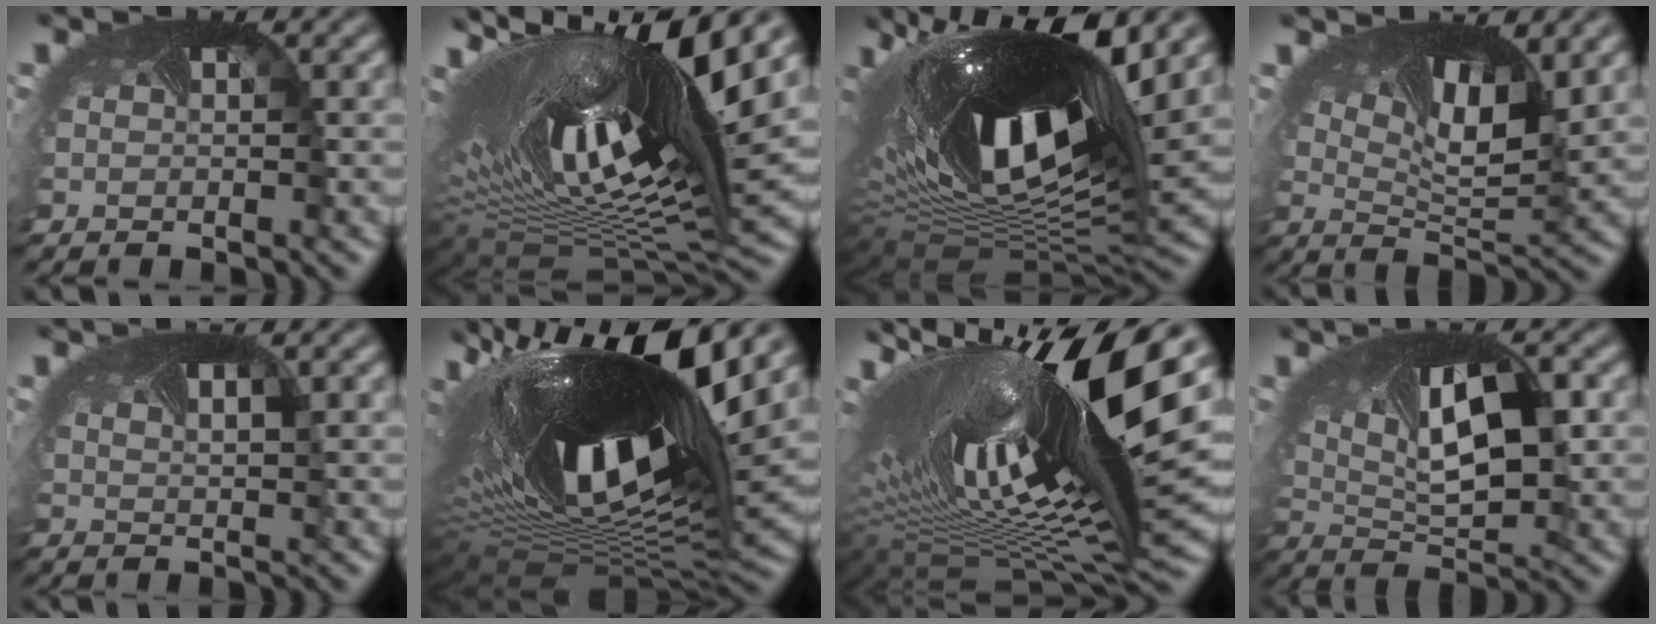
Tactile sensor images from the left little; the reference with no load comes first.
{"total": 18.4, "force": [5.7, 6.9, 16.1], "torque": [-0.301, 0.026, 0.087]}
{"total": 16.8, "force": [5.3, 8.0, 13.8], "torque": [-0.261, 0.005, 0.088]}
{"total": 7.5, "force": [3.3, 2.6, 6.2], "torque": [-0.105, -0.005, 0.054]}
{"total": 2.2, "force": [0.9, 0.6, 1.9], "torque": [-0.030, -0.001, 0.017]}
{"total": 18.1, "force": [5.2, 7.4, 15.6], "torque": [-0.286, 0.011, 0.079]}
{"total": 19.4, "force": [4.6, 6.3, 17.8], "torque": [-0.317, 0.008, 0.073]}
{"total": 10.3, "force": [1.9, 4.7, 9.0], "torque": [-0.145, -0.009, 0.033]}